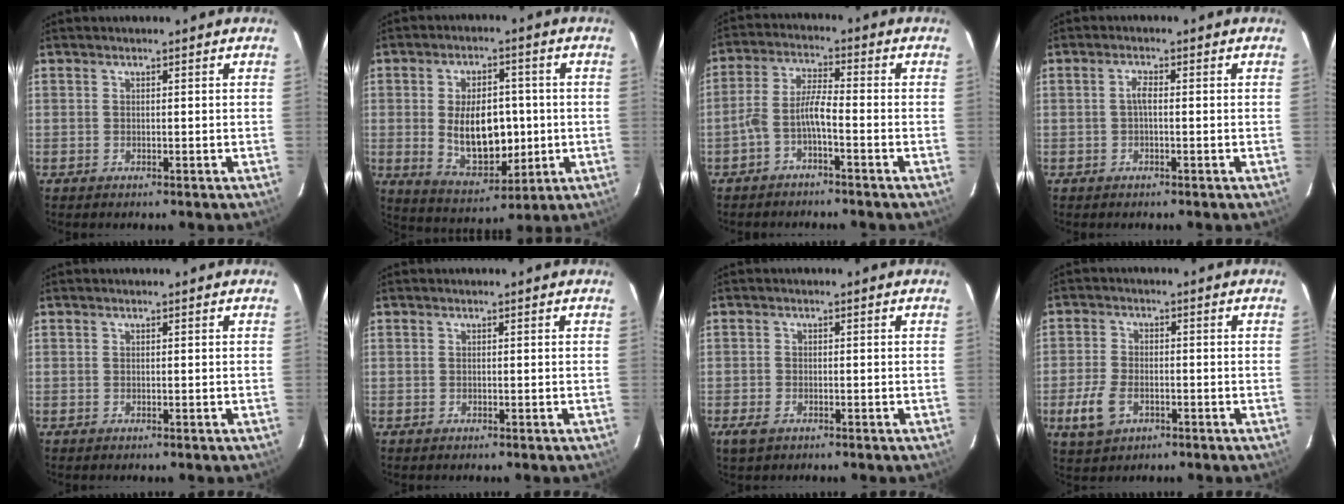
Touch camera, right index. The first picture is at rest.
{"total": 12.7, "force": [-0.5, 7.3, 10.4], "torque": [-0.194, -0.004, 0.012]}
{"total": 4.9, "force": [-2.6, 0.8, 4.1], "torque": [-0.098, 0.017, -0.051]}
{"total": 1.6, "force": [-0.2, 0.5, 1.5], "torque": [-0.031, 0.007, -0.006]}
{"total": 0.0}
{"total": 0.0}
{"total": 2.8, "force": [-1.8, 1.5, 1.6], "torque": [-0.036, -0.007, -0.033]}
{"total": 7.0, "force": [-3.0, 4.2, 4.6], "torque": [-0.116, -0.005, -0.053]}